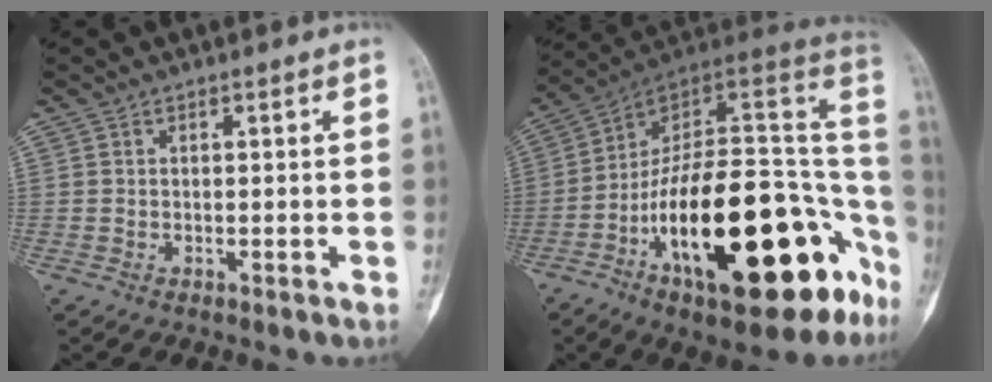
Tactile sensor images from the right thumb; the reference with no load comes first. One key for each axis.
{"total": 32.0, "fx": -11.3, "fy": 13.3, "fz": 26.8, "tx": -0.315, "ty": 0.072, "tz": -0.172}